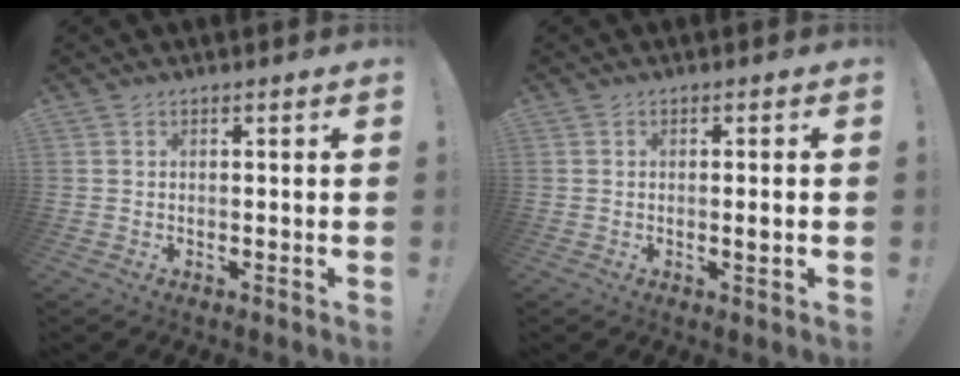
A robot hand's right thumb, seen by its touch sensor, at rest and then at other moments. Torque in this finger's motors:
{"motor_torque": [0.08, -0.29, 0.04, 0.25, 0.02]}